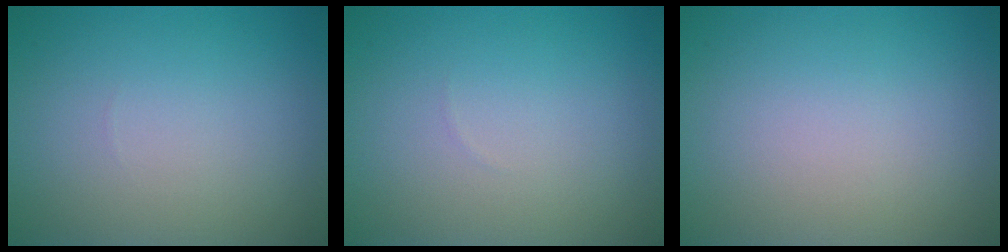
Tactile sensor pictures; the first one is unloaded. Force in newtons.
{"total": 0.0}
{"total": 0.0}